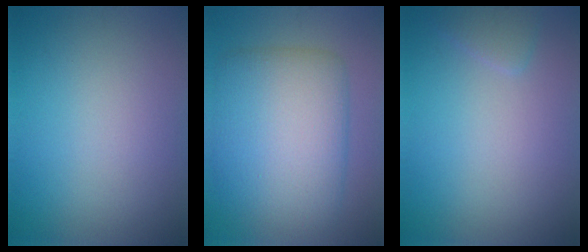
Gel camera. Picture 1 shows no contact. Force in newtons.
{"total": 8.4, "press": 8.3, "slide": 0.3}
{"total": 1.3, "press": 1.3, "slide": 0.1}